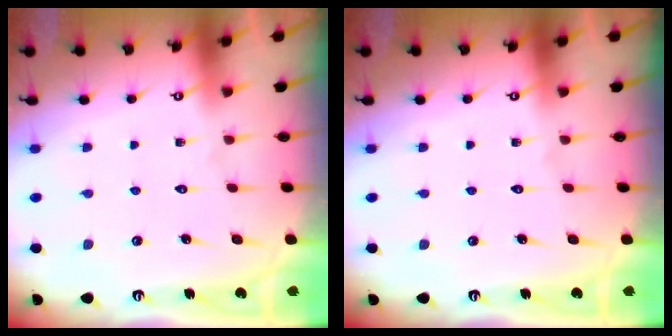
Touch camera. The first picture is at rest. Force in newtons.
{"total": 0.0}